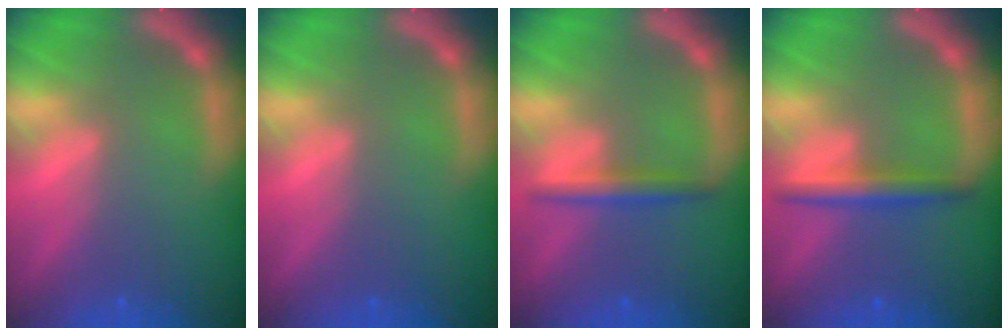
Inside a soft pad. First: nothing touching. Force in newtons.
{"total": 0.0}
{"total": 2.4}
{"total": 3.0}